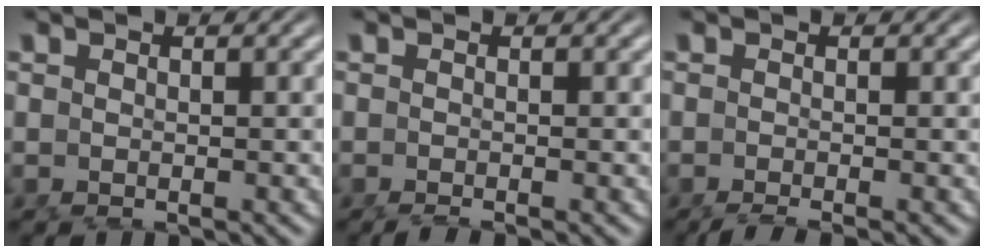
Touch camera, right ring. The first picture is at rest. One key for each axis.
{"total": 2.1, "fx": -1.9, "fy": 0.0, "fz": 0.9, "tx": -0.005, "ty": -0.007, "tz": -0.025}
{"total": 4.0, "fx": -3.5, "fy": 0.6, "fz": 1.8, "tx": -0.019, "ty": -0.011, "tz": -0.047}